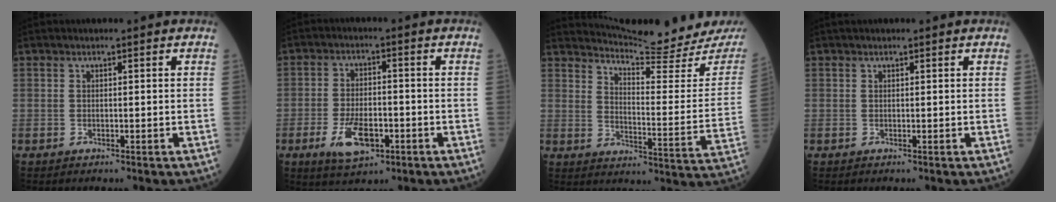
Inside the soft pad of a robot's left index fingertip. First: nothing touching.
{"total": 7.3, "force": [-3.2, 3.2, 5.7], "torque": [-0.112, -0.006, -0.052]}
{"total": 17.2, "force": [16.9, -1.3, 3.3], "torque": [-0.061, -0.112, 0.213]}
{"total": 1.0, "force": [0.9, 0.3, 0.4], "torque": [-0.012, 0.018, 0.015]}